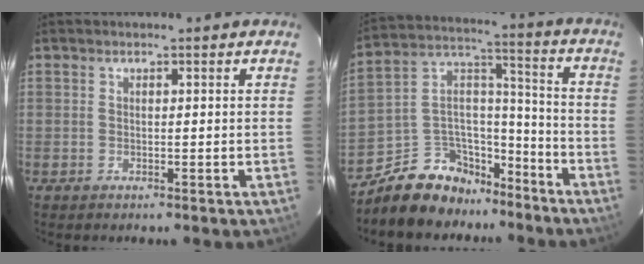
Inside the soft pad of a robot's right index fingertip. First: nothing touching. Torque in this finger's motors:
{"motor_torque": [1.04, -1.10, 0.16, 0.03]}